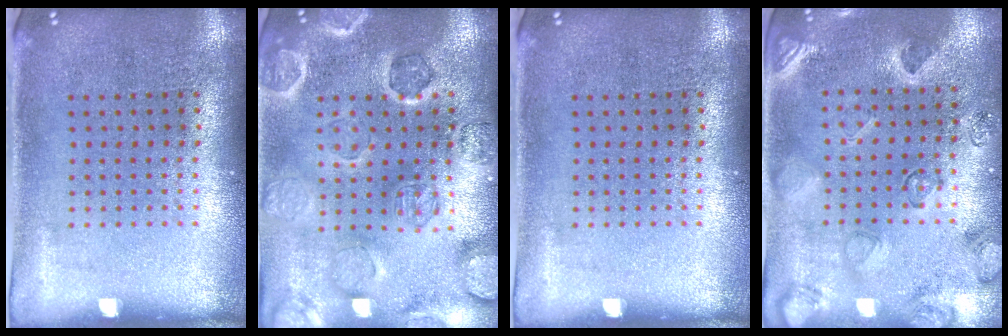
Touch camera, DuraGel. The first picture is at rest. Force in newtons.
{"total": 2.1, "press": 2.1, "slide": 0.1}
{"total": 0.0}
{"total": 2.2, "press": 1.8, "slide": 1.3}